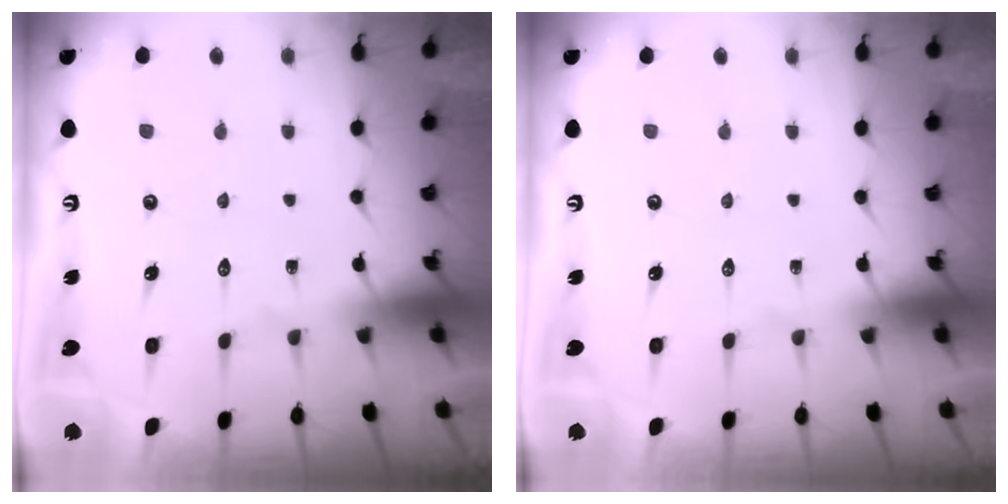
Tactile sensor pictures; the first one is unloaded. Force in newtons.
{"total": 0.0}